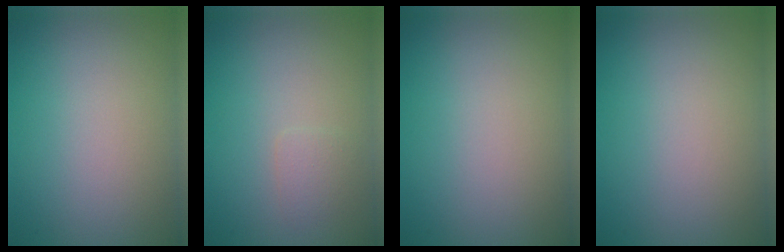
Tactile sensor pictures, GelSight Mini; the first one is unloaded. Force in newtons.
{"total": 1.1, "press": 1.1, "slide": 0.1}
{"total": 0.0}
{"total": 0.0}